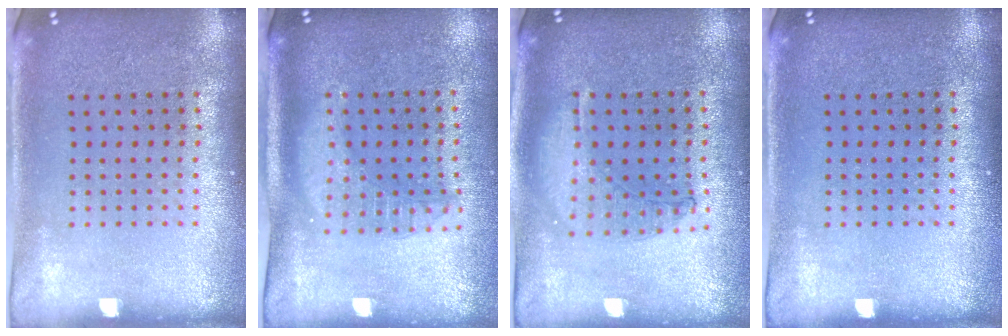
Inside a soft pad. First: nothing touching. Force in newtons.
{"total": 1.8, "press": 1.6, "slide": 1.0}
{"total": 1.0, "press": 1.0, "slide": 0.1}
{"total": 0.0}